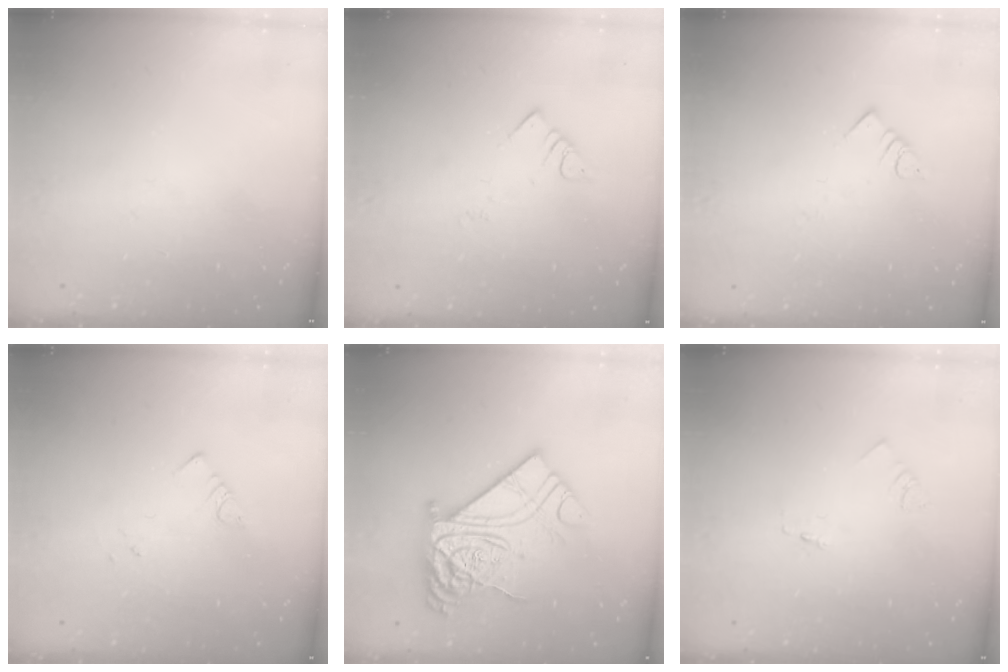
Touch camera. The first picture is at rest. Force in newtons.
{"total": 3.6, "press": 3.6, "slide": 0.6}
{"total": 3.0, "press": 3.0, "slide": 0.1}
{"total": 4.0, "press": 3.9, "slide": 0.5}
{"total": 22.9, "press": 22.8, "slide": 2.0}
{"total": 1.3, "press": 1.2, "slide": 0.1}